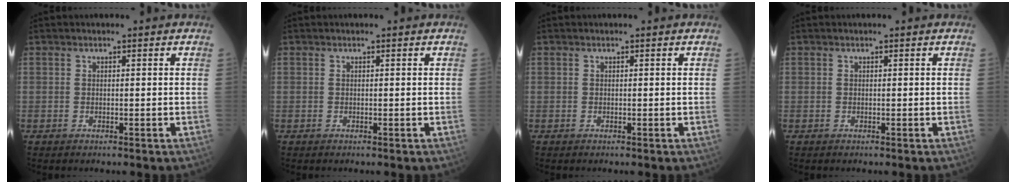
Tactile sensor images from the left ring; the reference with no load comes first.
{"total": 0.0}
{"total": 0.0}
{"total": 0.0}